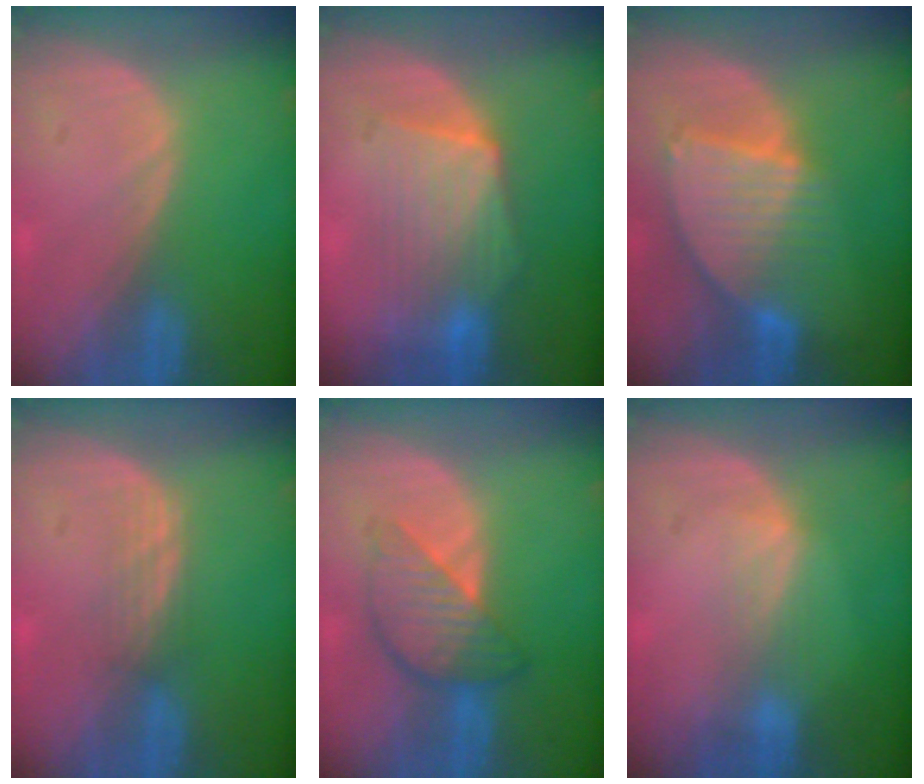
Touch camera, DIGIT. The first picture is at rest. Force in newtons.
{"total": 7.4, "press": 7.4, "slide": 0.4}
{"total": 8.7, "press": 7.5, "slide": 4.4}
{"total": 2.2, "press": 2.2, "slide": 0.4}
{"total": 6.2, "press": 6.2, "slide": 0.4}
{"total": 2.4, "press": 2.4, "slide": 0.4}